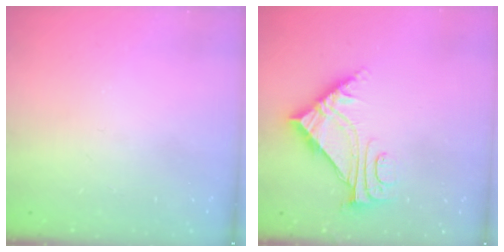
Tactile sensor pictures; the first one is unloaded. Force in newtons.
{"total": 8.0, "press": 8.0, "slide": 0.8}